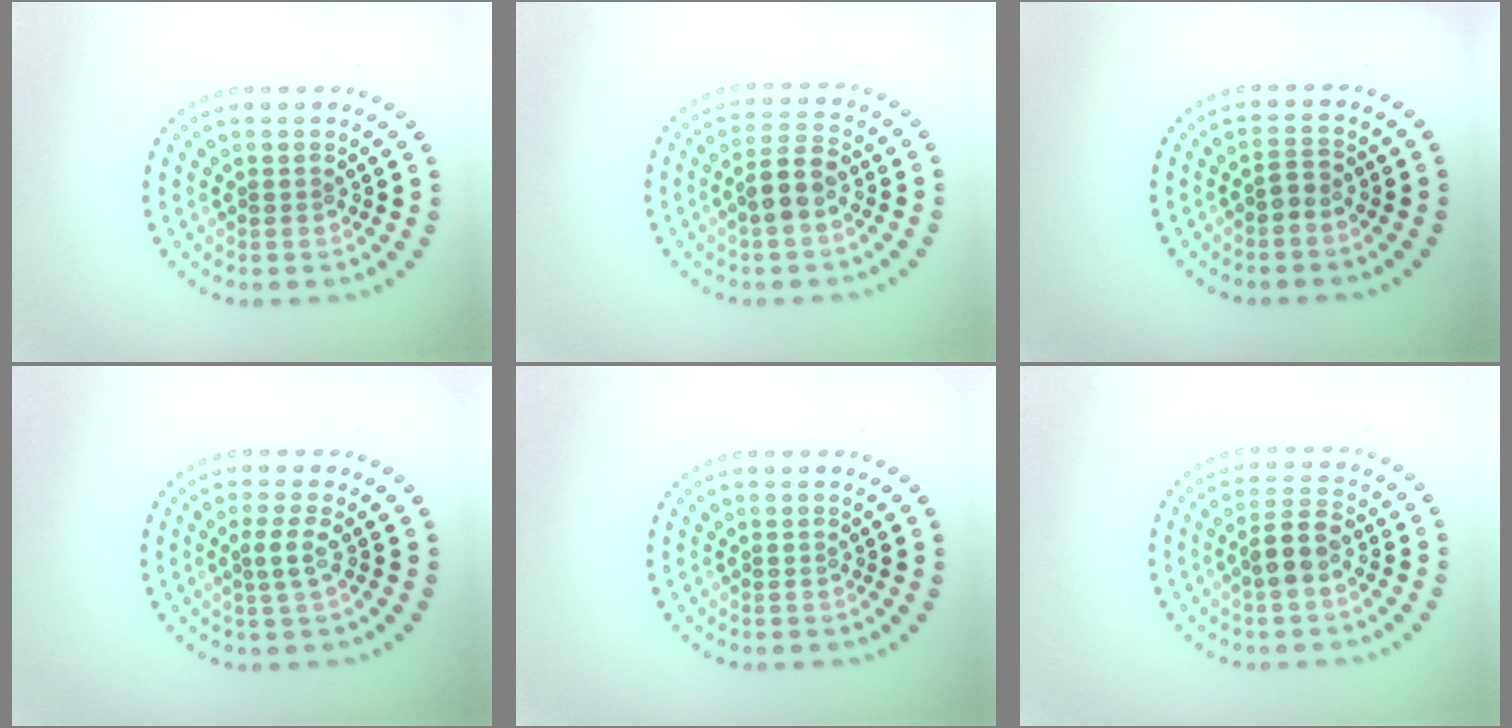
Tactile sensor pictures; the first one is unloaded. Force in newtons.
{"total": 3.5, "press": 3.4, "slide": 1.0}
{"total": 1.4, "press": 1.2, "slide": 0.6}
{"total": 1.7, "press": 1.3, "slide": 1.2}
{"total": 0.0}
{"total": 3.5, "press": 3.4, "slide": 1.0}